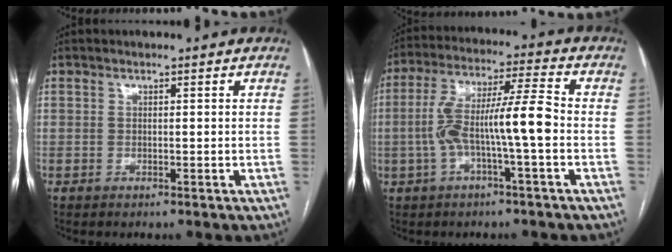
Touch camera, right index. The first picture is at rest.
{"total": 11.0, "force": [-1.9, 0.6, 10.8], "torque": [-0.208, 0.030, -0.037]}